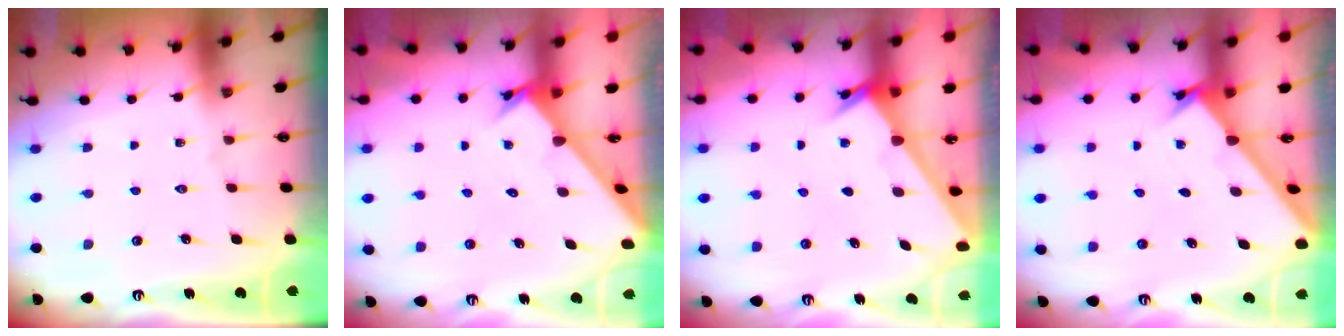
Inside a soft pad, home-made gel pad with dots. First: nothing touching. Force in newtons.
{"total": 2.4, "press": 2.4, "slide": 0.1}
{"total": 2.1, "press": 2.1, "slide": 0.2}
{"total": 1.7, "press": 1.7, "slide": 0.2}